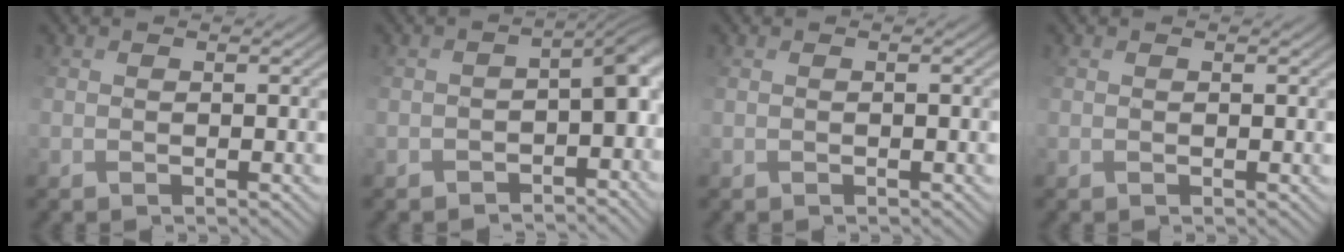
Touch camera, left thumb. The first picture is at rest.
{"total": 6.3, "force": [-2.9, 3.5, 4.4], "torque": [-0.057, -0.019, -0.040]}
{"total": 0.0}
{"total": 0.0}